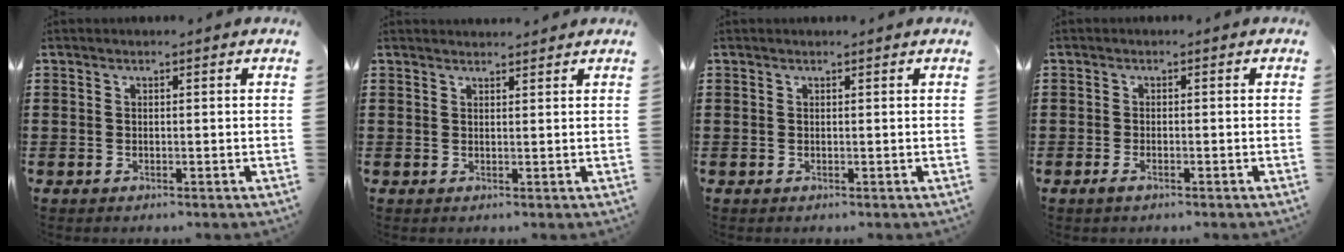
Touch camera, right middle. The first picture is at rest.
{"total": 1.5, "force": [1.5, -0.1, 0.1], "torque": [-0.005, -0.002, 0.030]}
{"total": 0.0}
{"total": 1.1, "force": [-0.6, 0.2, 0.8], "torque": [-0.024, -0.006, -0.014]}